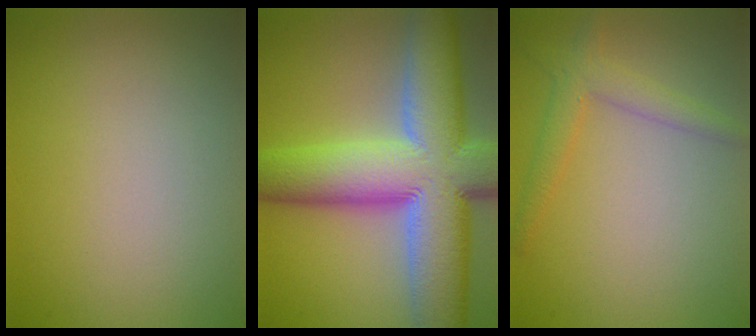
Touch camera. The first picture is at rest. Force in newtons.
{"total": 15.3, "press": 15.3, "slide": 0.8}
{"total": 2.7, "press": 2.7, "slide": 0.1}